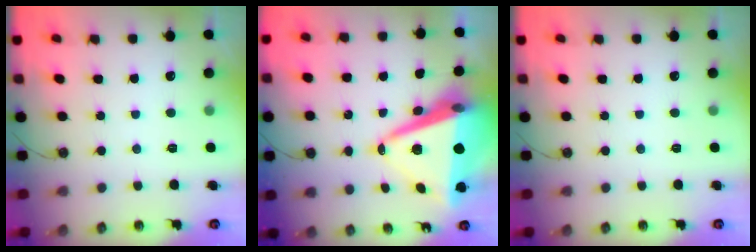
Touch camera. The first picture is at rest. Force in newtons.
{"total": 16.6, "press": 16.1, "slide": 4.1}
{"total": 0.0}